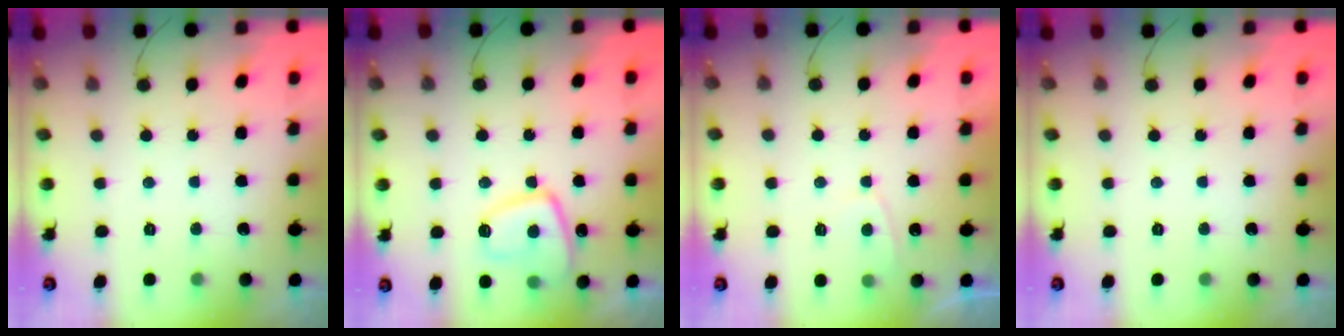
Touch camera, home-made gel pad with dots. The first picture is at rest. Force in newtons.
{"total": 9.9, "press": 9.9, "slide": 0.9}
{"total": 1.8, "press": 1.7, "slide": 0.6}
{"total": 0.0}